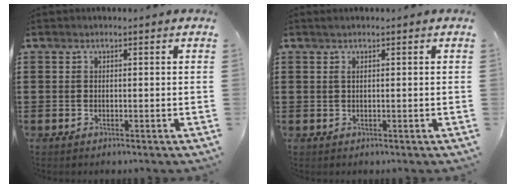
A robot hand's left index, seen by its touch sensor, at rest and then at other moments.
{"total": 0.9, "force": [0.3, 0.0, 0.8], "torque": [-0.016, 0.000, 0.006]}